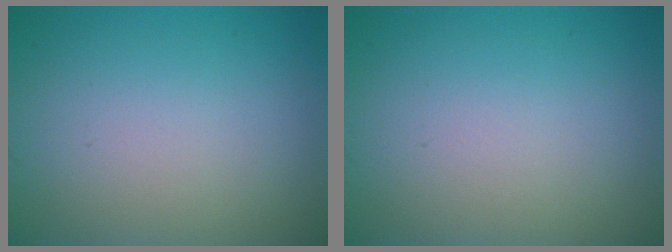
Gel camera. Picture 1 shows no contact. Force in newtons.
{"total": 0.0}